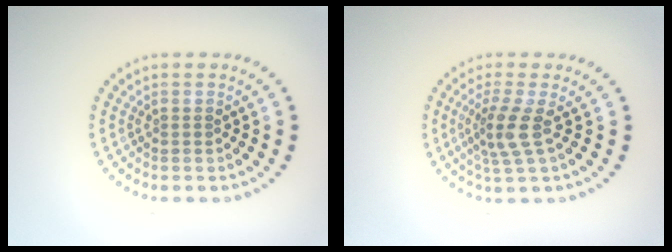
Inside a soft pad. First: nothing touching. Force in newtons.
{"total": 2.9, "press": 2.2, "slide": 1.9}